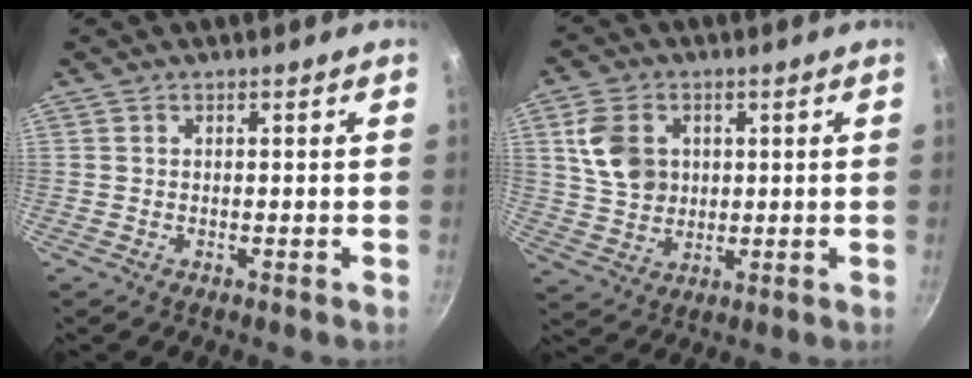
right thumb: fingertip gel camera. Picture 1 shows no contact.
{"total": 9.7, "force": [2.4, 7.6, 5.6], "torque": [-0.086, -0.006, 0.047]}